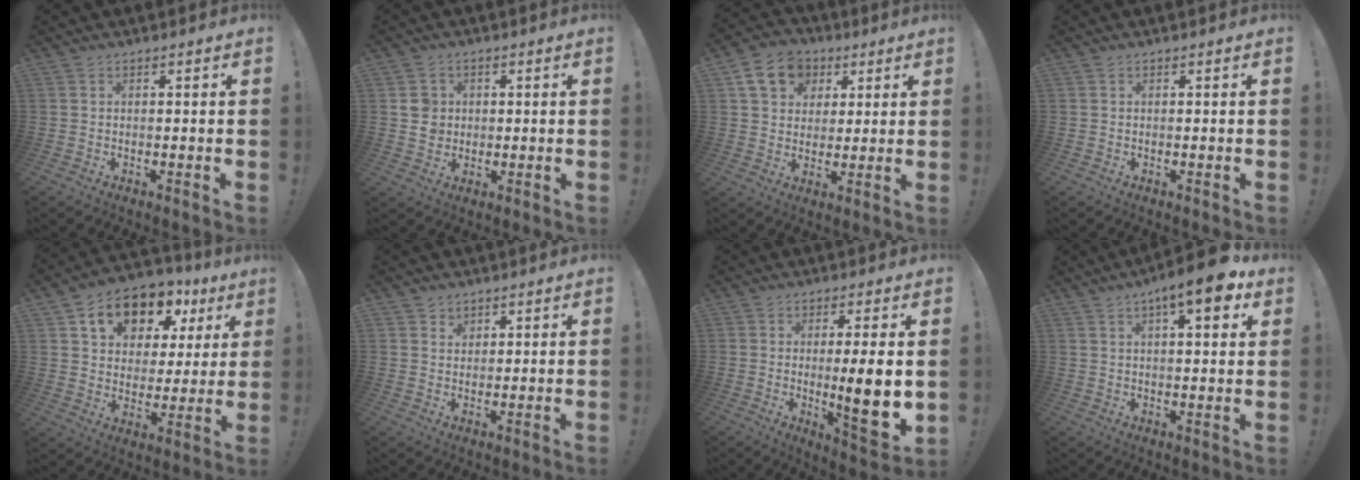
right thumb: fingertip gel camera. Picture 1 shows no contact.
{"total": 5.0, "force": [0.8, 4.8, 1.3], "torque": [-0.005, 0.000, 0.014]}
{"total": 12.3, "force": [5.2, 9.9, 5.0], "torque": [-0.067, -0.018, 0.102]}
{"total": 0.0}
{"total": 14.6, "force": [8.1, 9.5, 7.5], "torque": [-0.116, -0.046, 0.147]}
{"total": 2.3, "force": [1.6, 1.7, 0.2], "torque": [0.005, -0.010, 0.027]}
{"total": 11.8, "force": [-0.4, 1.7, 11.6], "torque": [-0.161, -0.016, -0.007]}
{"total": 10.0, "force": [5.3, 2.8, 8.1], "torque": [-0.102, -0.029, 0.081]}